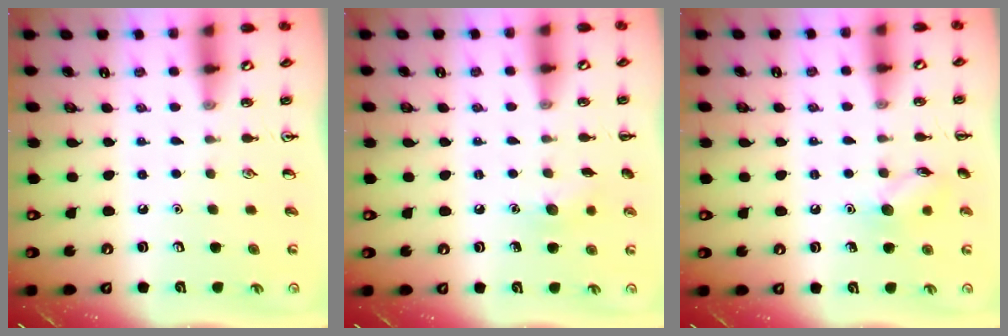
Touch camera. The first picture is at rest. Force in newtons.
{"total": 6.1, "press": 6.0, "slide": 1.3}
{"total": 8.5, "press": 8.4, "slide": 1.2}